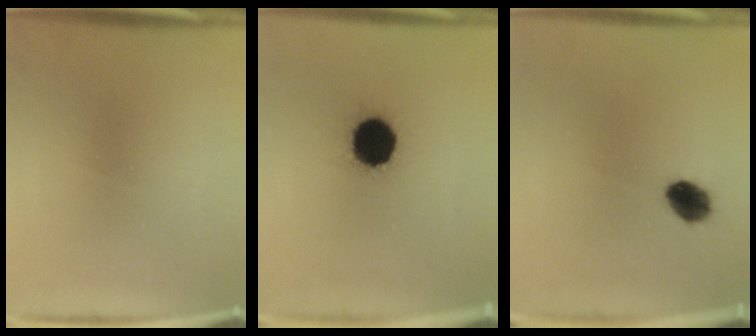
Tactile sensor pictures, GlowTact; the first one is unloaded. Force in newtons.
{"total": 15.3}
{"total": 5.5}